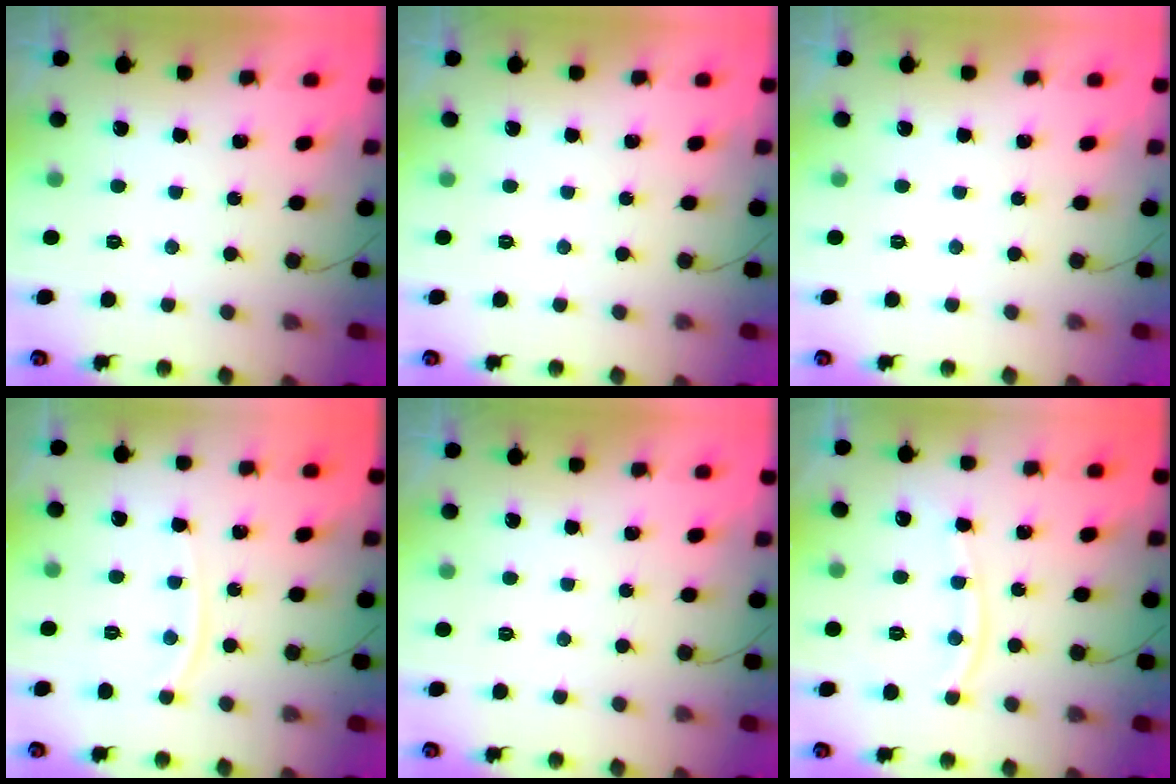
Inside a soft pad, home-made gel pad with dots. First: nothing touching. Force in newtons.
{"total": 0.0}
{"total": 0.0}
{"total": 5.7, "press": 5.6, "slide": 0.8}
{"total": 0.0}
{"total": 8.7, "press": 8.6, "slide": 1.2}